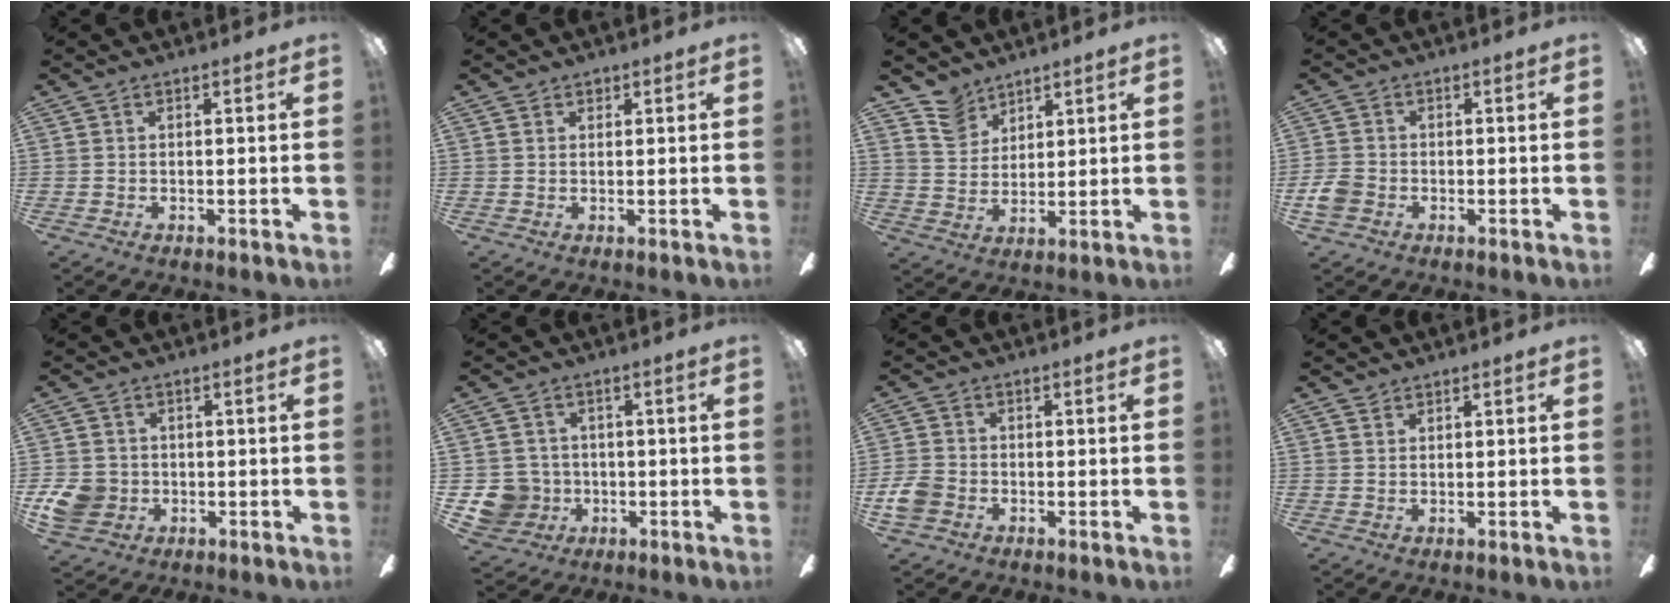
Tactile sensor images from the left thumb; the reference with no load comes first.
{"total": 1.4, "force": [1.0, 0.9, 0.3], "torque": [0.001, -0.001, 0.017]}
{"total": 8.0, "force": [6.1, 4.9, 1.6], "torque": [-0.043, -0.022, 0.119]}
{"total": 4.1, "force": [-1.5, 3.2, 2.0], "torque": [-0.043, 0.009, -0.028]}
{"total": 7.5, "force": [-1.2, 6.7, 3.0], "torque": [-0.075, 0.009, -0.022]}
{"total": 7.6, "force": [-1.3, 7.4, 1.2], "torque": [-0.054, 0.010, -0.019]}
{"total": 5.2, "force": [-1.8, 4.2, 2.6], "torque": [-0.059, 0.013, -0.034]}
{"total": 1.2, "force": [1.0, 0.7, 0.2], "torque": [-0.005, 0.001, 0.020]}